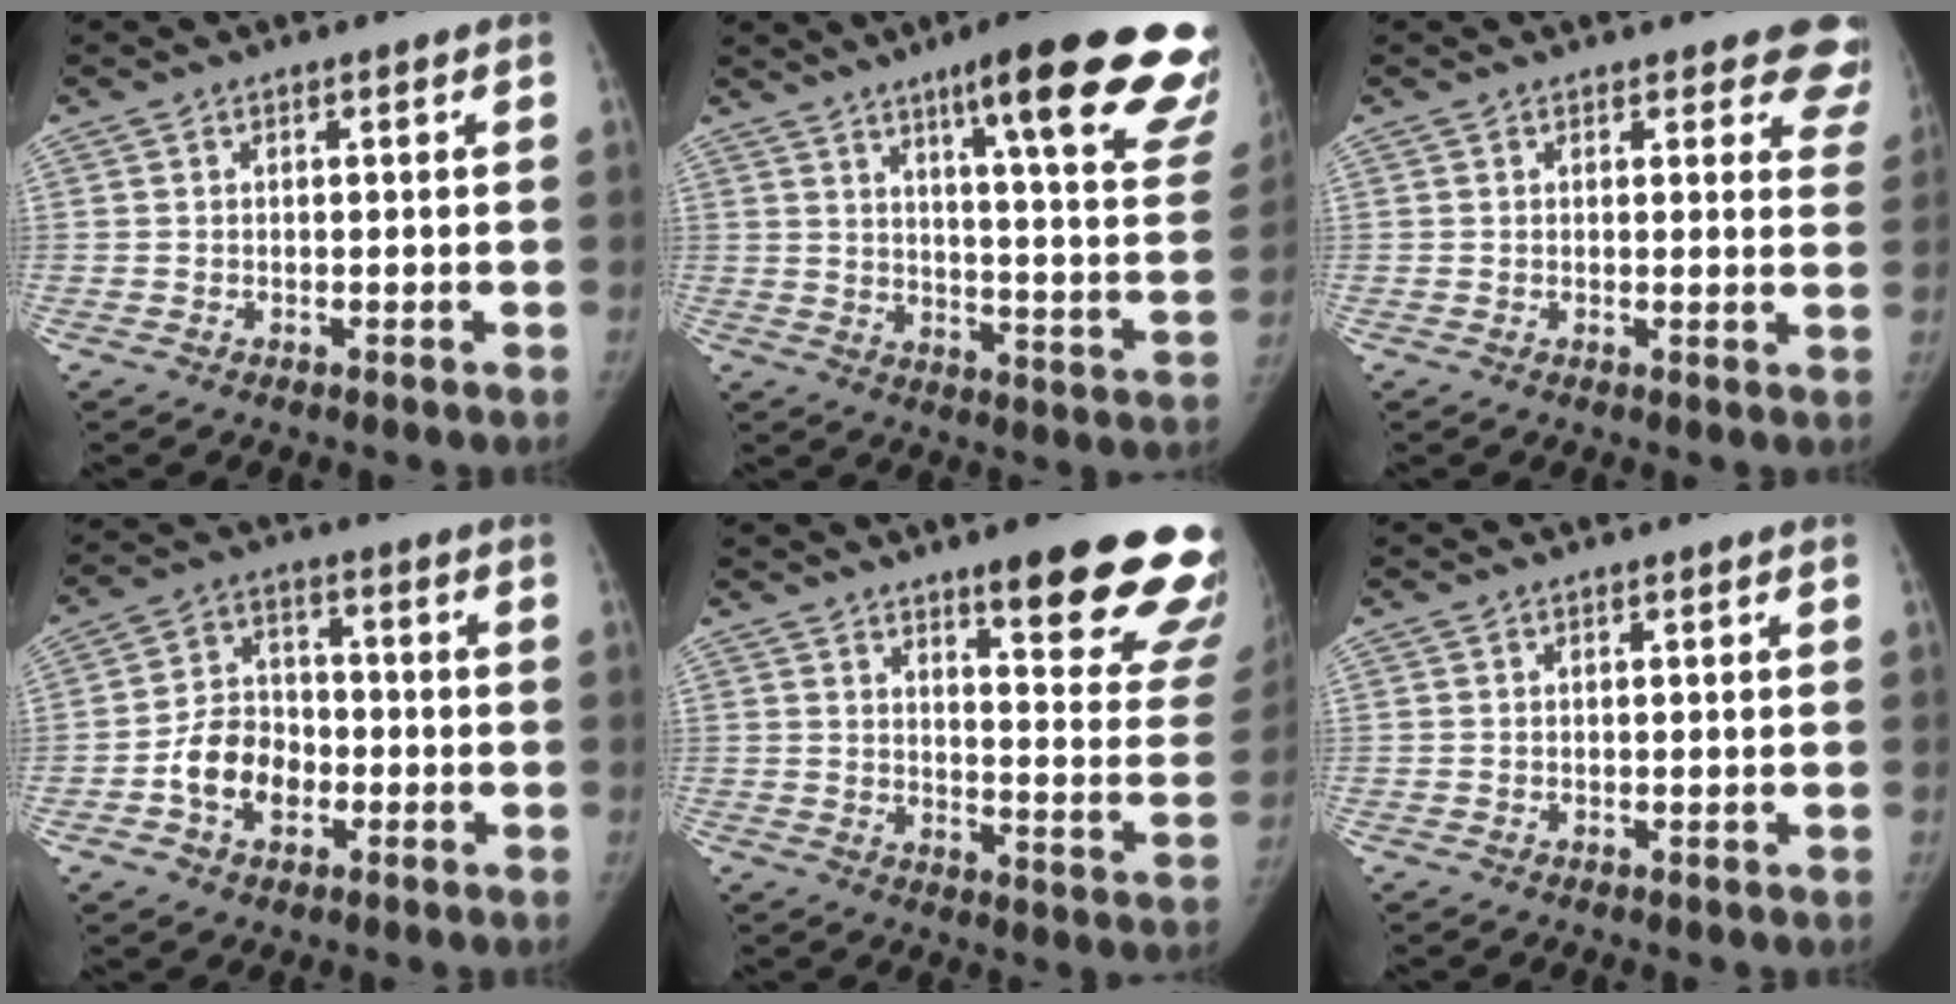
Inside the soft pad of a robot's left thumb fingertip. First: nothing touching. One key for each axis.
{"total": 26.6, "fx": 17.1, "fy": 3.8, "fz": 20.0, "tx": -0.221, "ty": -0.079, "tz": 0.223}
{"total": 7.6, "fx": 6.6, "fy": 3.3, "fz": 1.8, "tx": 0.036, "ty": -0.029, "tz": 0.044}
{"total": 9.7, "fx": -3.1, "fy": 7.3, "fz": 5.6, "tx": -0.073, "ty": 0.028, "tz": -0.058}
{"total": 21.6, "fx": 14.0, "fy": 4.4, "fz": 15.9, "tx": -0.162, "ty": -0.081, "tz": 0.180}
{"total": 0.0}